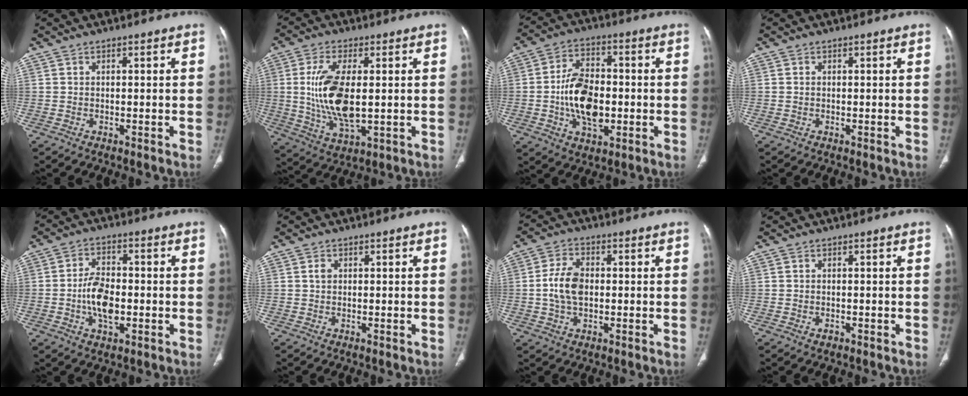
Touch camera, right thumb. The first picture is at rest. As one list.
[{"total": 13.3, "force": [0.6, 5.8, 12.0], "torque": [-0.245, -0.016, 0.020]}, {"total": 13.1, "force": [-1.7, 7.9, 10.3], "torque": [-0.162, 0.015, -0.028]}, {"total": 0.0}, {"total": 8.3, "force": [-1.5, 4.7, 6.7], "torque": [-0.113, 0.010, -0.029]}, {"total": 1.2, "force": [0.3, 0.9, 0.7], "torque": [-0.012, 0.003, 0.006]}, {"total": 7.5, "force": [-0.1, 4.7, 5.8], "torque": [-0.112, 0.010, -0.004]}, {"total": 0.8, "force": [-0.4, 0.6, 0.5], "torque": [-0.007, 0.002, -0.004]}]